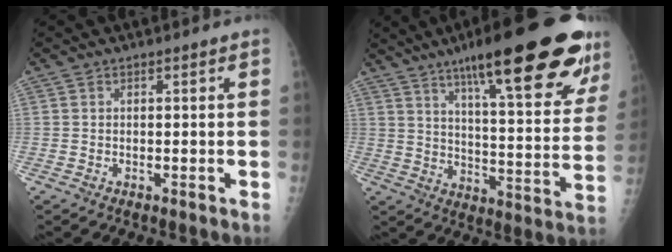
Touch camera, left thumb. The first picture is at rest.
{"total": 28.3, "force": [17.5, 6.2, 21.3], "torque": [-0.275, -0.044, 0.249]}